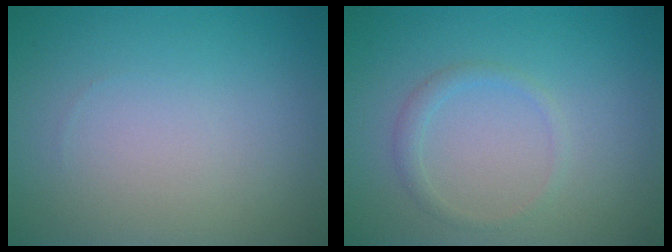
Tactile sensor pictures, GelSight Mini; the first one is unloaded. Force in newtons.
{"total": 1.2, "press": 1.1, "slide": 0.1}